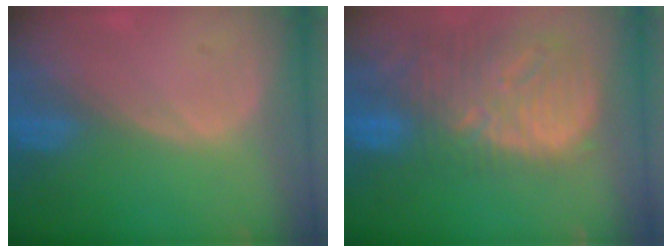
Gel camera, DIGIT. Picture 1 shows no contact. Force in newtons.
{"total": 13.4, "press": 11.6, "slide": 6.8}